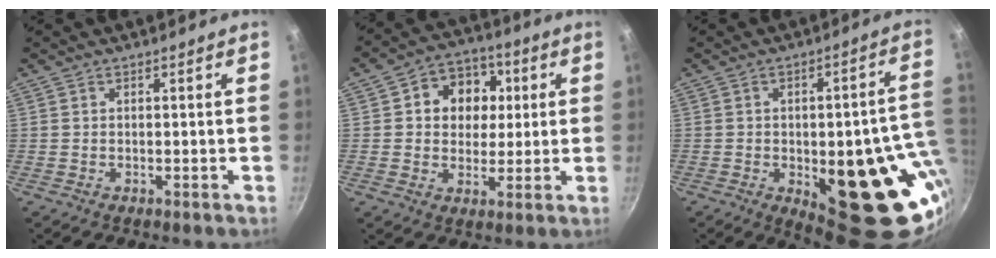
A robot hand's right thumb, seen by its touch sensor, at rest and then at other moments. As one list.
[{"total": 11.6, "force": [2.5, 9.7, 5.9], "torque": [-0.050, 0.003, 0.028]}, {"total": 24.2, "force": [-5.2, 10.7, 21.1], "torque": [-0.197, 0.007, -0.052]}]